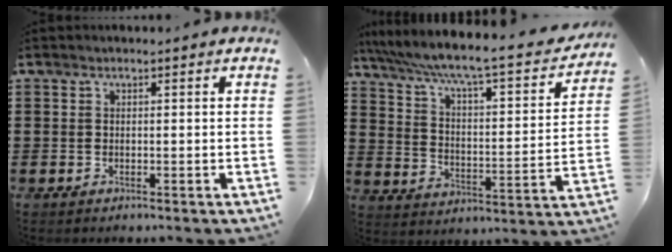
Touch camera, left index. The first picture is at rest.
{"total": 6.5, "force": [5.2, 0.5, 3.8], "torque": [-0.099, -0.042, 0.078]}